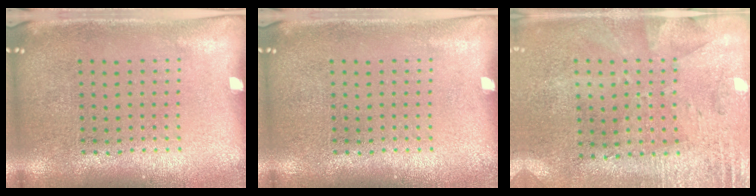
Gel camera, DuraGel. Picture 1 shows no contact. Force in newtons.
{"total": 0.0}
{"total": 2.8, "press": 2.2, "slide": 1.6}